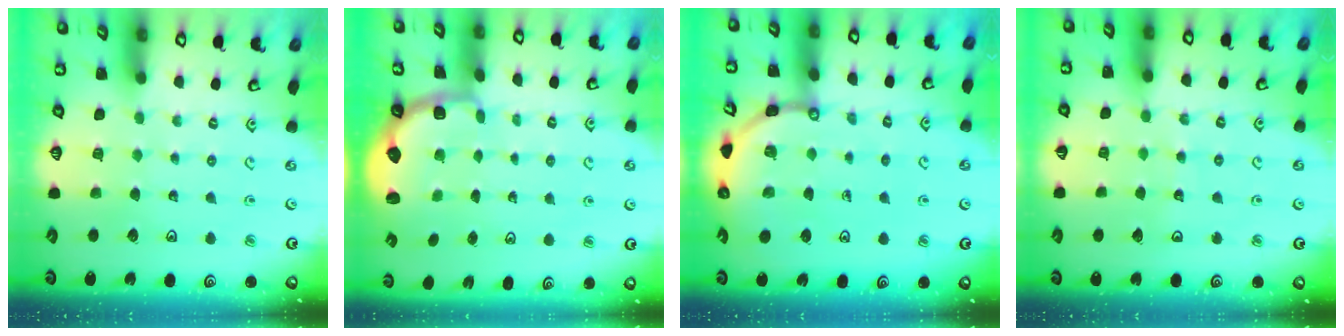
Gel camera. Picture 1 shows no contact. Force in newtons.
{"total": 2.5, "press": 1.9, "slide": 1.7}
{"total": 7.7, "press": 7.6, "slide": 0.9}
{"total": 6.6, "press": 6.5, "slide": 0.7}